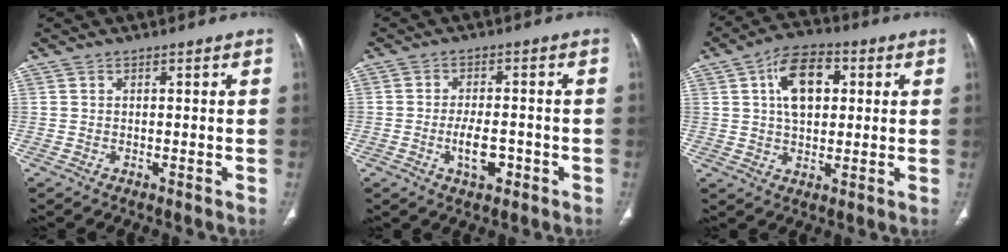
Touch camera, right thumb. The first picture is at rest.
{"total": 5.6, "force": [-2.0, 2.8, 4.4], "torque": [-0.070, 0.010, -0.030]}
{"total": 11.2, "force": [2.9, 6.7, 8.4], "torque": [-0.118, 0.008, 0.042]}